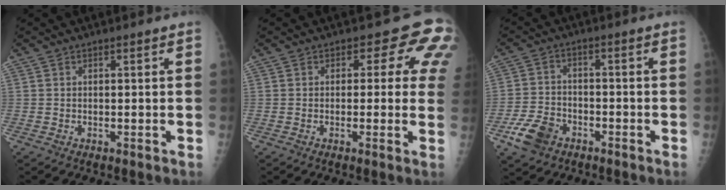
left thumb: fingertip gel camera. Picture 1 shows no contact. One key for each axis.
{"total": 7.6, "fx": 2.3, "fy": 4.7, "fz": 5.6, "tx": -0.015, "ty": 0.001, "tz": 0.008}
{"total": 7.6, "fx": -4.3, "fy": 5.0, "fz": 3.7, "tx": -0.068, "ty": 0.020, "tz": -0.078}